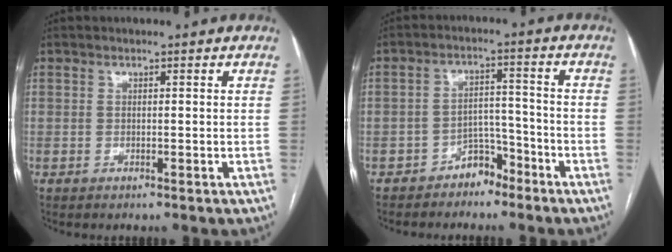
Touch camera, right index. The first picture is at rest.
{"total": 4.6, "force": [-3.5, 2.6, 1.4], "torque": [-0.013, 0.016, -0.058]}